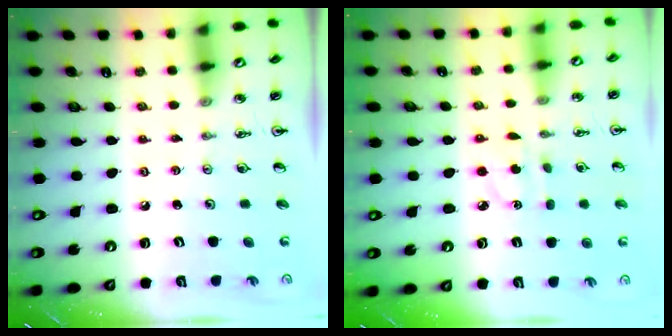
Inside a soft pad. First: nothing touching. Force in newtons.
{"total": 3.1, "press": 3.0, "slide": 0.8}